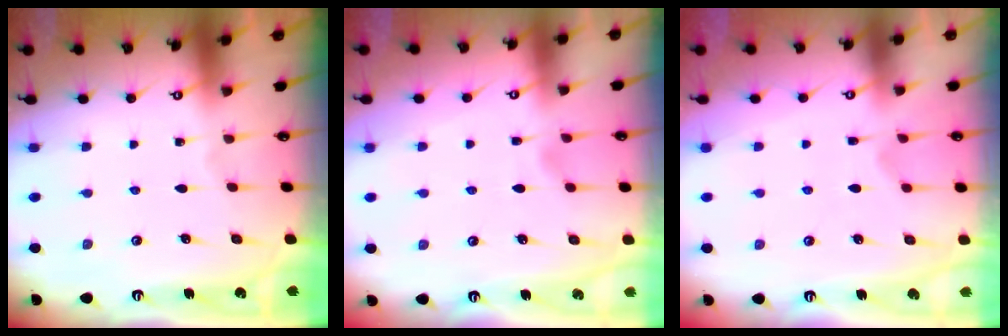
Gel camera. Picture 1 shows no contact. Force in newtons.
{"total": 1.1, "press": 0.6, "slide": 1.0}
{"total": 2.9, "press": 2.6, "slide": 1.3}